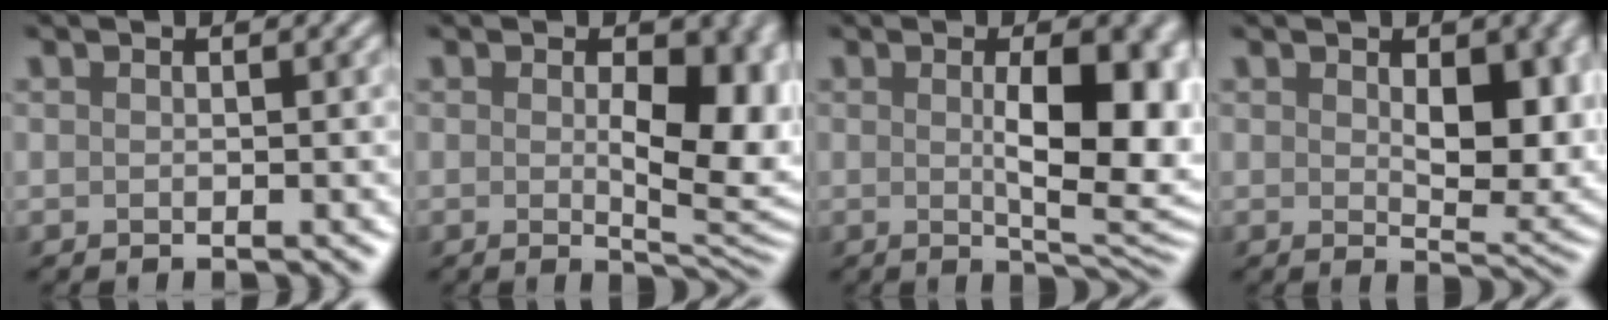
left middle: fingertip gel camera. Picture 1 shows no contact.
{"total": 8.0, "force": [0.2, 3.9, 7.0], "torque": [-0.077, -0.006, 0.009]}
{"total": 8.7, "force": [0.5, 2.6, 8.3], "torque": [-0.112, -0.007, 0.014]}
{"total": 6.7, "force": [0.9, 3.4, 5.7], "torque": [-0.078, -0.011, 0.024]}